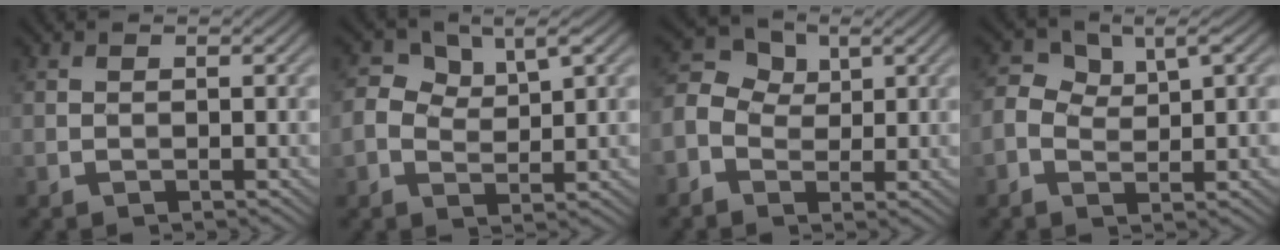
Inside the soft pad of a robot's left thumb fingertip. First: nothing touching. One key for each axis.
{"total": 5.0, "fx": 1.5, "fy": 3.0, "fz": 3.6, "tx": -0.073, "ty": -0.003, "tz": 0.025}
{"total": 4.8, "fx": -0.4, "fy": 3.8, "fz": 2.9, "tx": -0.072, "ty": 0.015, "tz": -0.020}
{"total": 4.1, "fx": 0.8, "fy": 2.5, "fz": 3.2, "tx": -0.067, "ty": 0.003, "tz": 0.013}